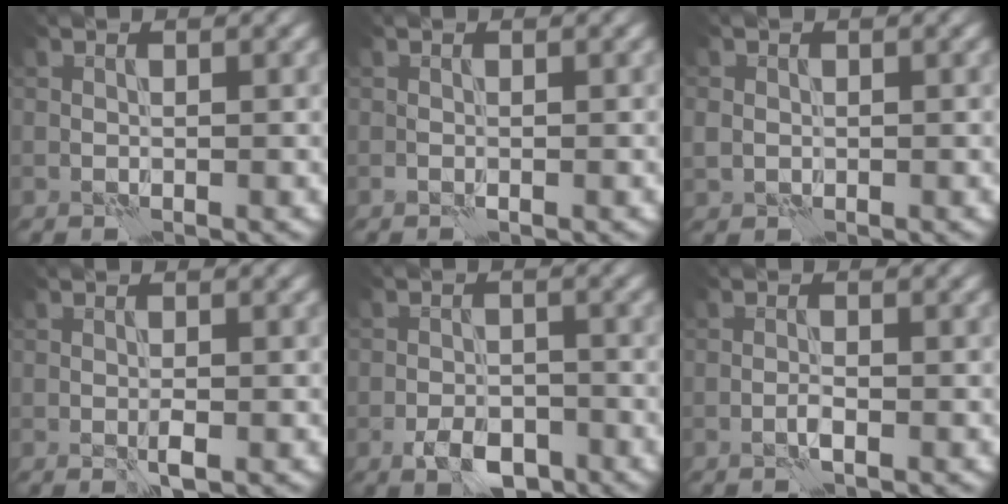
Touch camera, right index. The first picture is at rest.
{"total": 0.0}
{"total": 1.6, "force": [-0.1, 1.4, 0.6], "torque": [-0.015, -0.001, -0.001]}
{"total": 1.2, "force": [-0.4, 0.3, 1.1], "torque": [-0.023, -0.002, -0.007]}
{"total": 4.0, "force": [-2.3, 2.1, 2.4], "torque": [-0.034, -0.001, -0.043]}
{"total": 1.1, "force": [-0.6, 0.2, 0.9], "torque": [-0.018, 0.002, -0.013]}